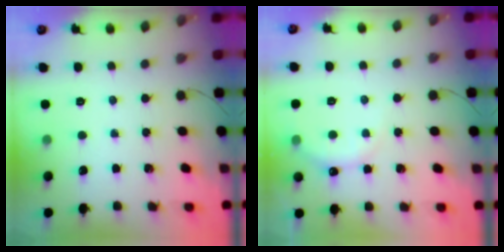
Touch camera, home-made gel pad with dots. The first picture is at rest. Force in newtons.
{"total": 6.9, "press": 6.8, "slide": 1.4}